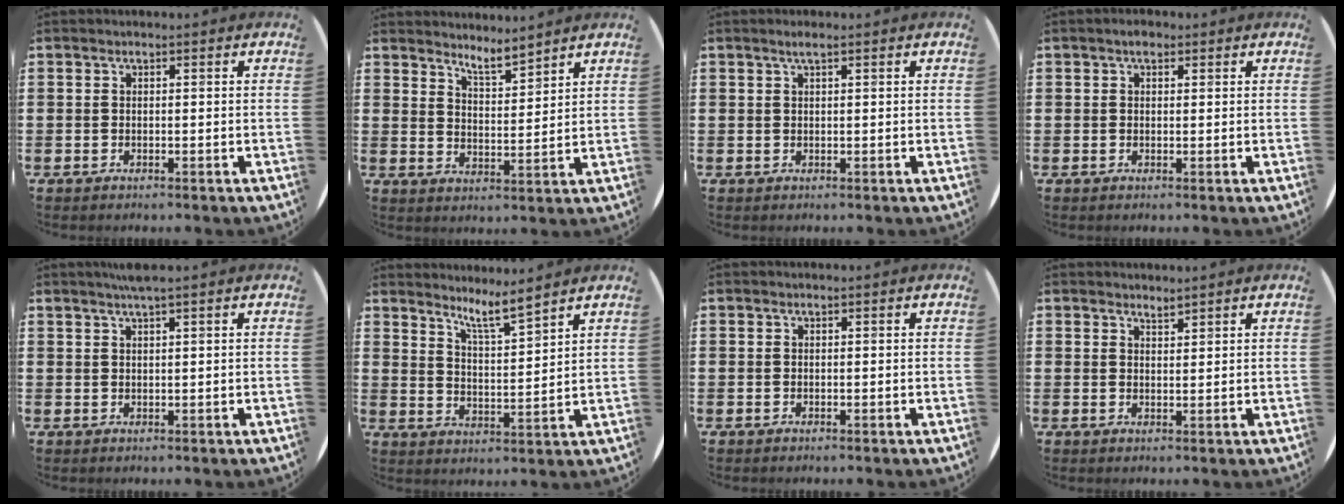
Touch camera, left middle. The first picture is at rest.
{"total": 5.0, "force": [4.9, 0.0, 0.9], "torque": [-0.027, -0.023, 0.088]}
{"total": 1.1, "force": [0.7, 0.0, 0.8], "torque": [-0.016, 0.002, 0.012]}
{"total": 1.4, "force": [0.9, 0.7, 0.7], "torque": [0.000, 0.001, 0.013]}
{"total": 2.0, "force": [1.5, -0.2, 1.2], "torque": [-0.025, 0.000, 0.027]}
{"total": 6.0, "force": [5.7, -0.3, 1.9], "torque": [-0.053, -0.028, 0.099]}
{"total": 0.0}
{"total": 1.5, "force": [1.5, 0.0, -0.1], "torque": [0.001, 0.000, 0.028]}